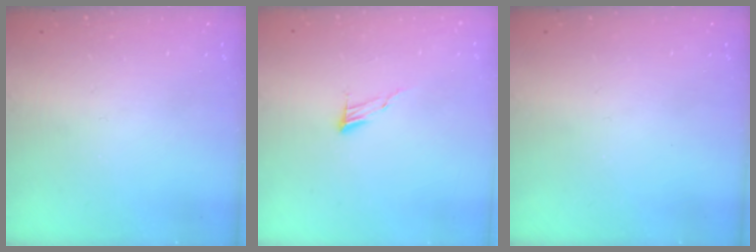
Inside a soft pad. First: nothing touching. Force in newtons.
{"total": 6.1, "press": 6.1, "slide": 0.5}
{"total": 0.0}